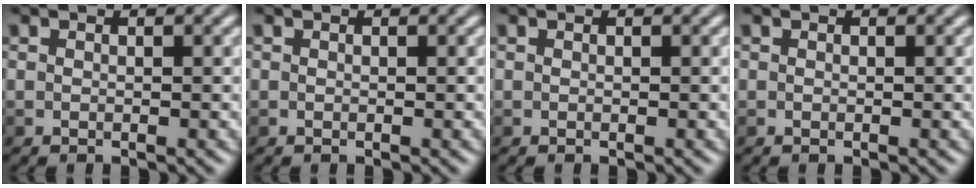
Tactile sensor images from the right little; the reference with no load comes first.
{"total": 0.0}
{"total": 0.0}
{"total": 0.0}